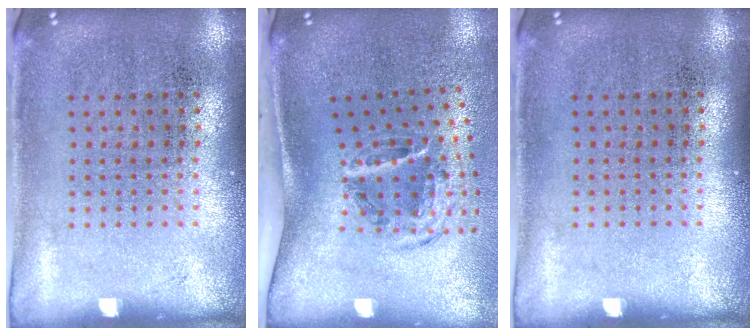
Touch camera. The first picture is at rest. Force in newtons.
{"total": 1.9, "press": 1.1, "slide": 1.6}
{"total": 0.0}